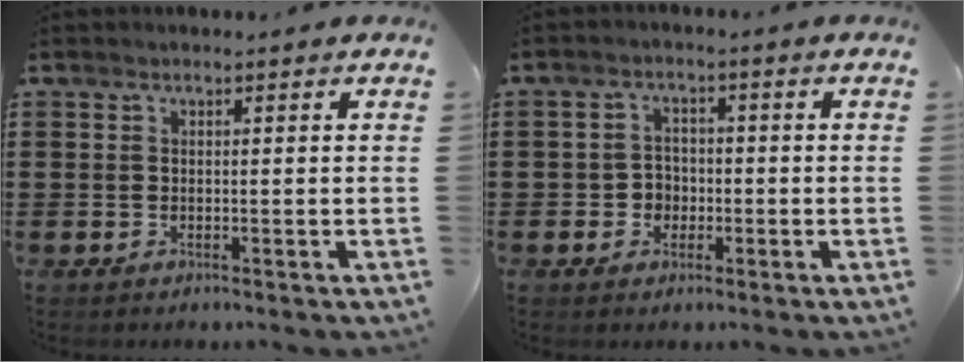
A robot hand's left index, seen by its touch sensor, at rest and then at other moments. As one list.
[{"total": 2.9, "force": [-1.1, 2.5, 0.9], "torque": [-0.026, 0.005, -0.025]}]